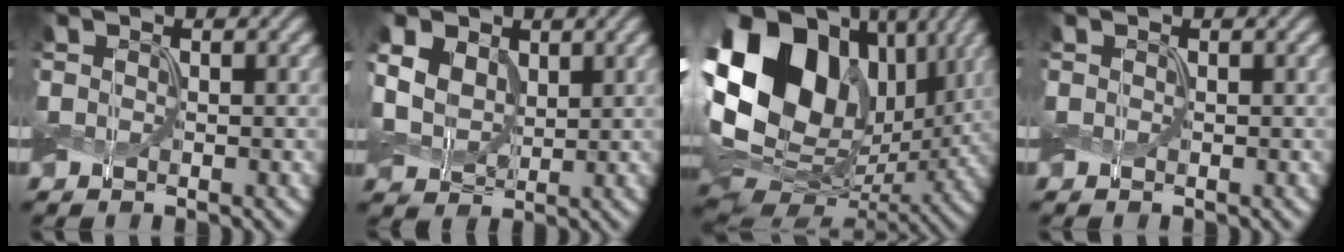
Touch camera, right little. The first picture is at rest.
{"total": 6.1, "force": [1.7, 4.5, 3.7], "torque": [-0.115, 0.009, 0.025]}
{"total": 19.8, "force": [4.2, 14.3, 13.1], "torque": [-0.266, 0.019, 0.082]}
{"total": 0.0}